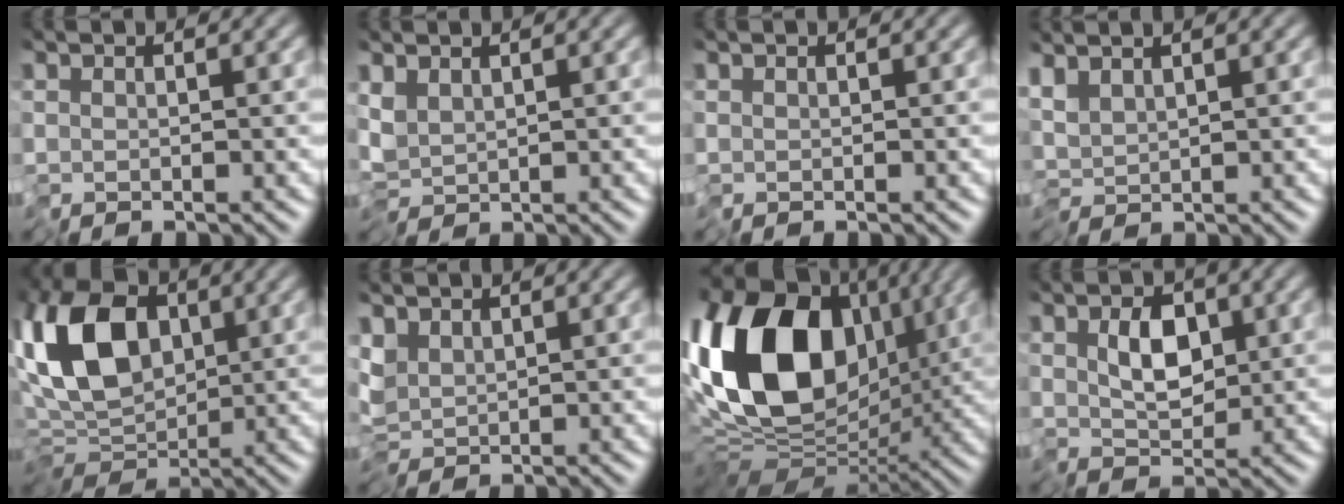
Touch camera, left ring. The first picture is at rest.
{"total": 2.3, "force": [0.1, 1.4, 1.9], "torque": [-0.034, 0.003, -0.004]}
{"total": 0.0}
{"total": 2.0, "force": [0.7, 0.7, 1.8], "torque": [-0.037, 0.005, 0.008]}
{"total": 10.3, "force": [0.2, 6.5, 8.1], "torque": [-0.156, 0.001, -0.014]}
{"total": 2.0, "force": [0.1, 1.3, 1.5], "torque": [-0.024, 0.004, -0.003]}
{"total": 15.1, "force": [2.3, 10.2, 10.9], "torque": [-0.209, 0.020, 0.018]}
{"total": 3.6, "force": [-0.1, 2.0, 3.0], "torque": [-0.039, -0.004, -0.002]}